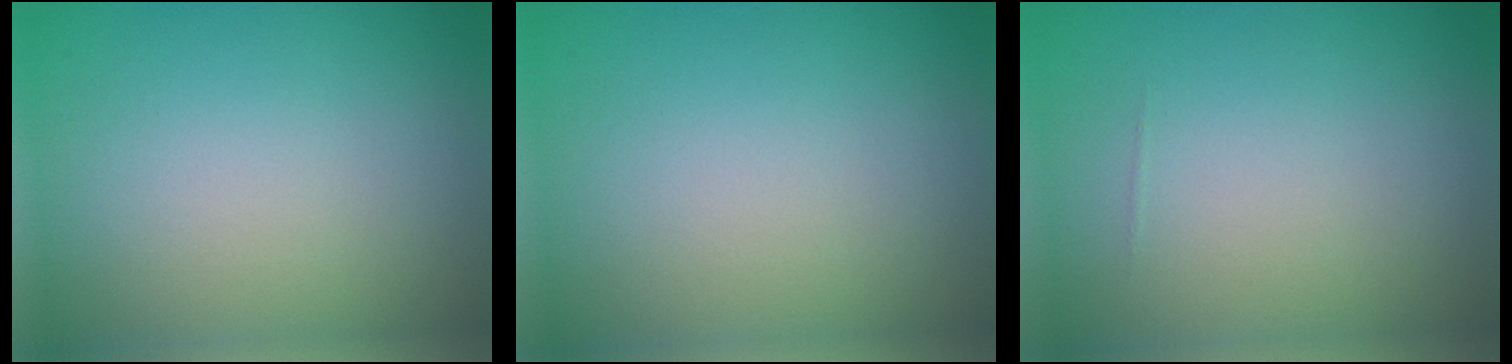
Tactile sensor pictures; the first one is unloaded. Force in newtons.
{"total": 0.0}
{"total": 0.0}